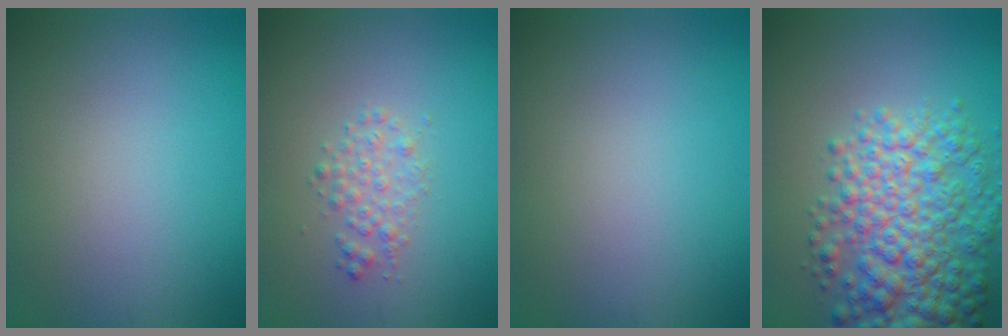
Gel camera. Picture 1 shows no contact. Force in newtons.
{"total": 1.7, "press": 1.7, "slide": 0.0}
{"total": 0.0}
{"total": 7.7, "press": 7.7, "slide": 0.1}